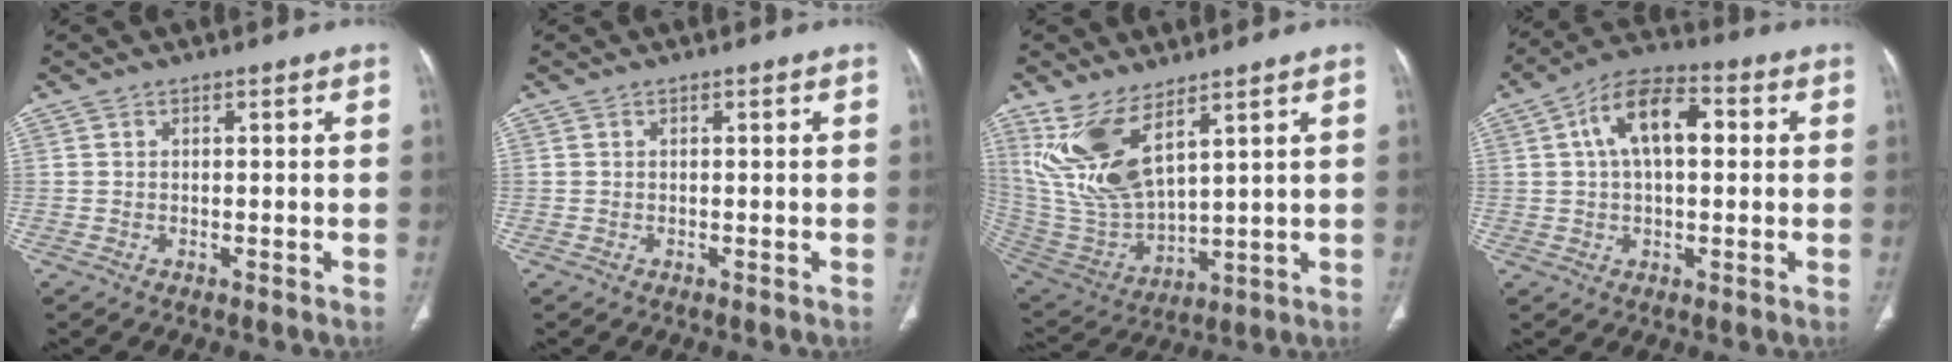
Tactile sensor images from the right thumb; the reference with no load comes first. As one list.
[{"total": 0.0}, {"total": 14.4, "force": [8.1, 5.8, 10.5], "torque": [-0.210, -0.043, 0.189]}, {"total": 11.5, "force": [2.3, 6.1, 9.4], "torque": [-0.155, 0.026, 0.031]}]